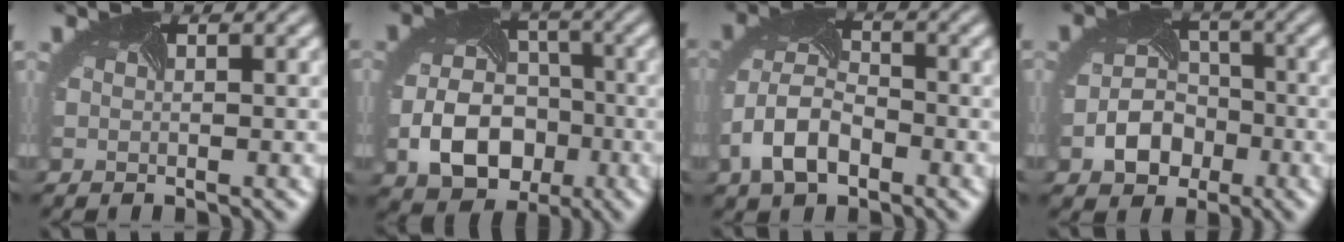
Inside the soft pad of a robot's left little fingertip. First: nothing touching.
{"total": 7.5, "force": [-2.3, 5.6, 4.4], "torque": [-0.085, -0.020, -0.035]}
{"total": 5.9, "force": [-2.8, 3.4, 3.9], "torque": [-0.092, -0.004, -0.060]}
{"total": 4.4, "force": [-1.8, 3.4, 2.1], "torque": [-0.038, -0.010, -0.030]}